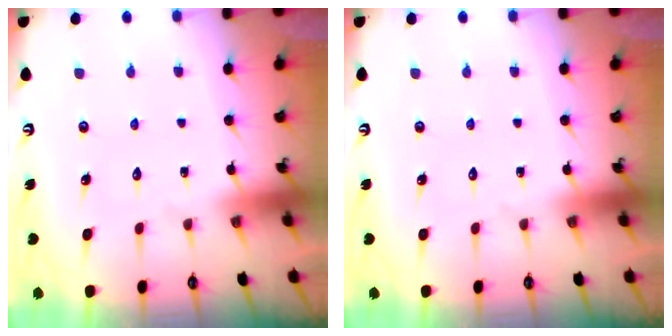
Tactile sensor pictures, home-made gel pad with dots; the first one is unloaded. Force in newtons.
{"total": 0.0}